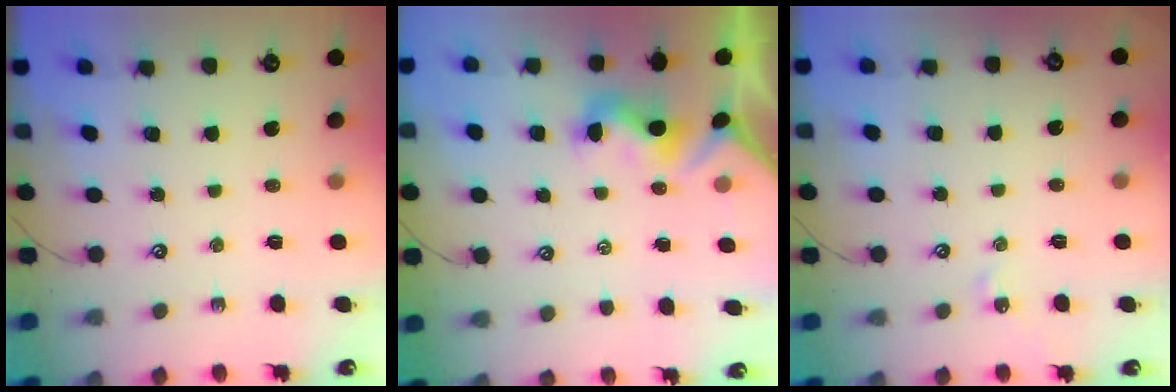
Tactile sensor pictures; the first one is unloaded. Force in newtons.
{"total": 0.8, "press": 0.6, "slide": 0.5}
{"total": 2.4, "press": 2.4, "slide": 0.5}